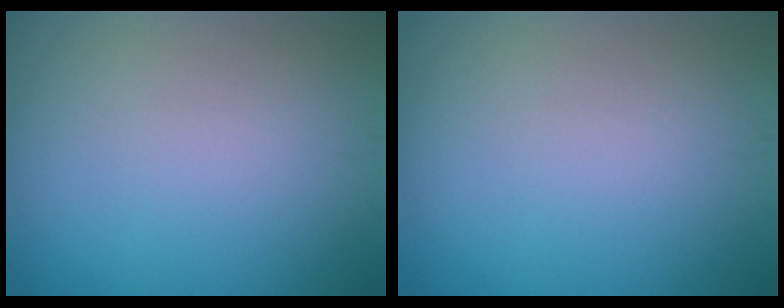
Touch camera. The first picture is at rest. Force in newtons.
{"total": 0.0}